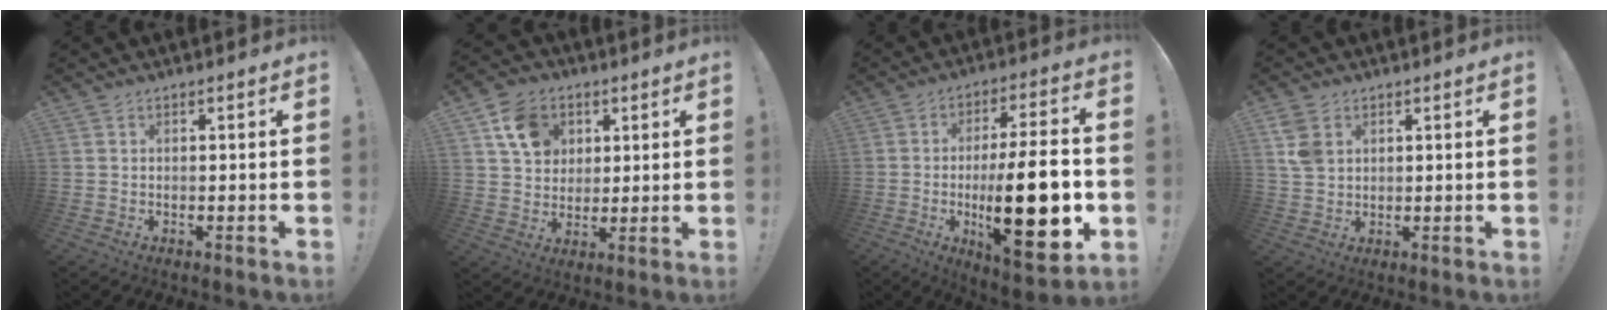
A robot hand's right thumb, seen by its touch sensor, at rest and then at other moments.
{"total": 11.8, "force": [5.0, 9.6, 4.7], "torque": [-0.062, -0.016, 0.101]}
{"total": 24.2, "force": [-4.1, 7.5, 22.7], "torque": [-0.365, 0.004, -0.060]}
{"total": 6.5, "force": [2.6, 4.7, 3.7], "torque": [-0.073, -0.004, 0.051]}